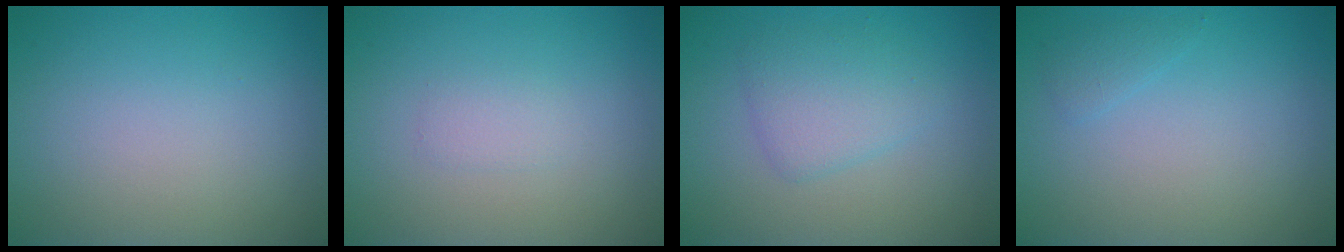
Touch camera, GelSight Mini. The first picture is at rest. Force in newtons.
{"total": 1.0, "press": 1.0, "slide": 0.0}
{"total": 2.7, "press": 2.7, "slide": 0.1}
{"total": 0.9, "press": 0.9, "slide": 0.1}